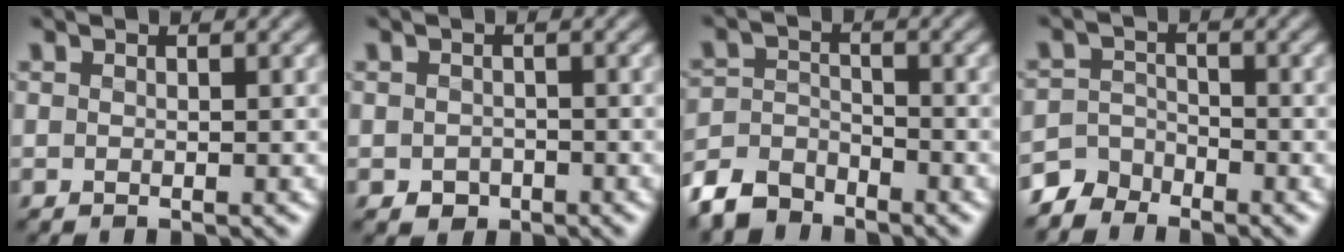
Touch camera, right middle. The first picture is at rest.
{"total": 1.1, "force": [-0.7, 0.9, 0.1], "torque": [-0.003, -0.002, -0.014]}
{"total": 4.1, "force": [-3.7, 1.6, 0.6], "torque": [-0.015, -0.005, -0.079]}
{"total": 2.8, "force": [-2.6, 1.1, -0.3], "torque": [0.009, 0.003, -0.055]}